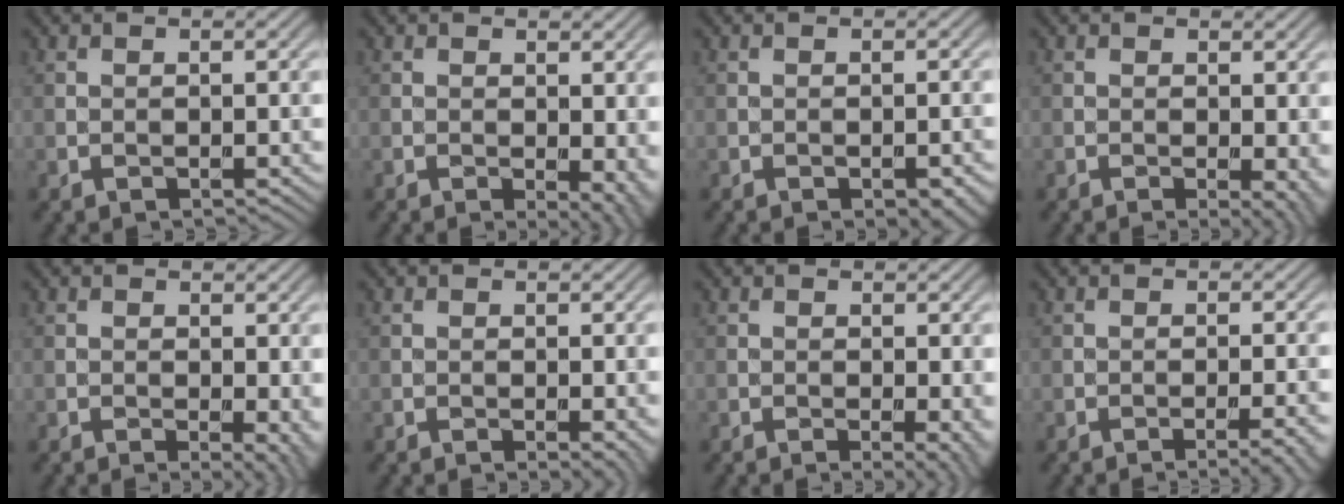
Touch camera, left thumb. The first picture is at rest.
{"total": 4.0, "force": [-0.4, 1.8, 3.5], "torque": [-0.040, -0.006, -0.002]}
{"total": 2.8, "force": [-1.6, 1.0, 2.0], "torque": [-0.025, 0.000, -0.017]}
{"total": 2.9, "force": [-0.5, 0.7, 2.8], "torque": [-0.035, -0.006, -0.007]}
{"total": 3.4, "force": [-0.4, 1.1, 3.2], "torque": [-0.037, -0.006, -0.005]}
{"total": 1.6, "force": [-0.4, 0.4, 1.5], "torque": [-0.018, -0.007, -0.005]}
{"total": 2.7, "force": [-0.5, 0.5, 2.6], "torque": [-0.034, -0.006, -0.009]}
{"total": 3.8, "force": [-1.8, 0.7, 3.3], "torque": [-0.037, 0.008, -0.029]}